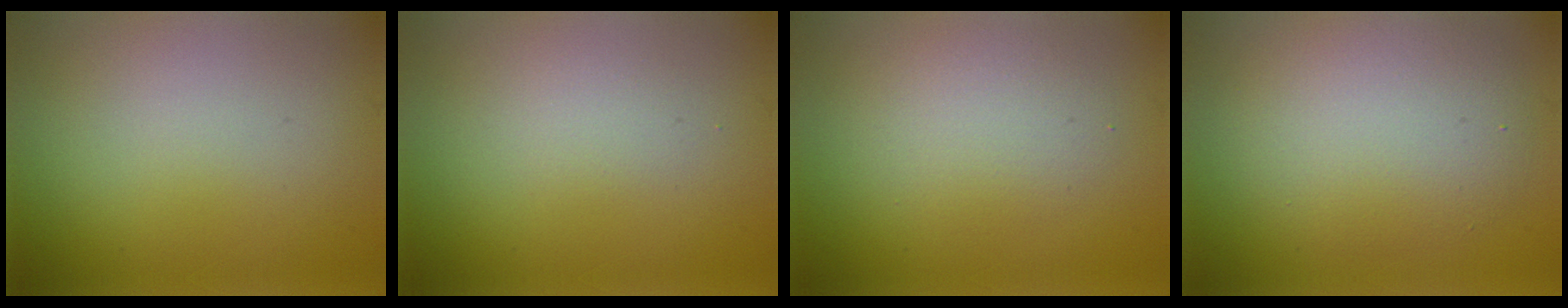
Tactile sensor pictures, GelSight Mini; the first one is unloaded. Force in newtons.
{"total": 1.1, "press": 1.1, "slide": 0.0}
{"total": 2.6, "press": 2.6, "slide": 0.1}
{"total": 5.6, "press": 5.6, "slide": 0.5}